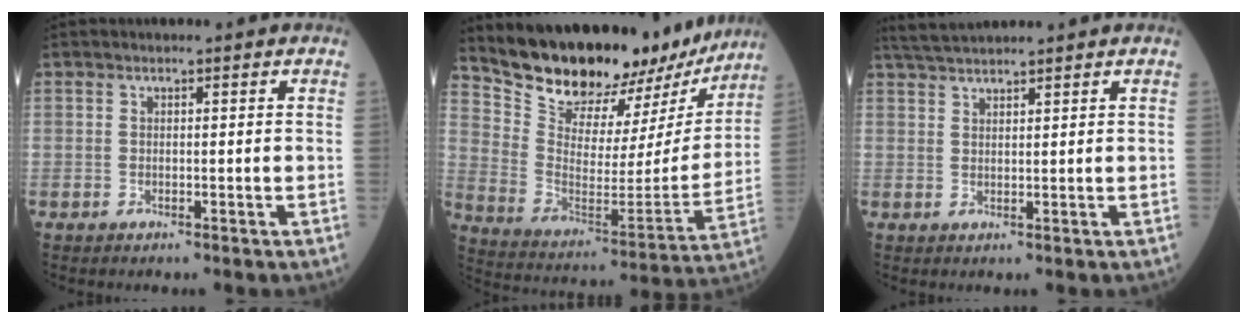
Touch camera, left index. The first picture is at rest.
{"total": 24.9, "force": [21.9, 7.5, 9.0], "torque": [-0.143, -0.029, 0.316]}
{"total": 4.5, "force": [4.3, -0.4, 1.4], "torque": [-0.029, 0.030, 0.085]}